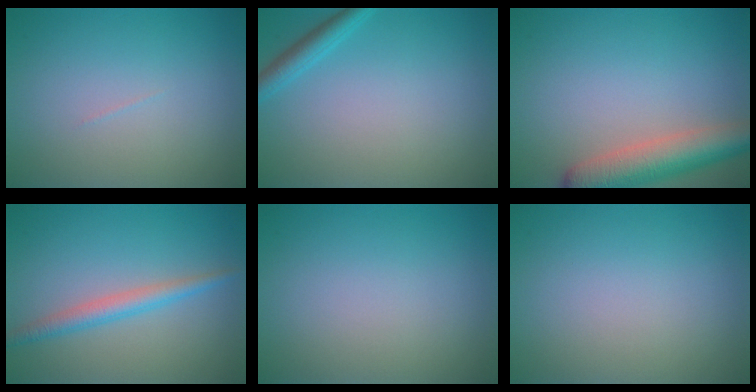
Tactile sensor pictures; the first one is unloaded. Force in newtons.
{"total": 2.0, "press": 2.0, "slide": 0.2}
{"total": 5.7, "press": 5.6, "slide": 0.3}
{"total": 2.5, "press": 2.5, "slide": 0.1}
{"total": 0.0}
{"total": 0.0}